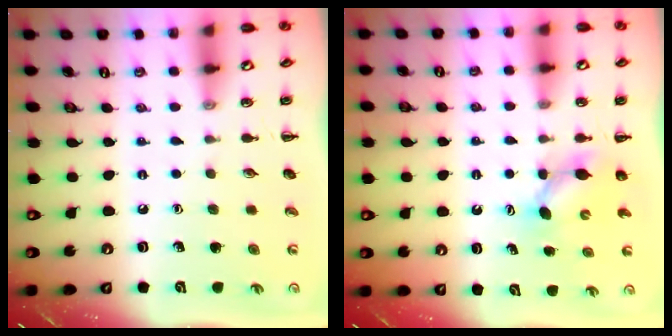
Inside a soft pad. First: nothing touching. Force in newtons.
{"total": 5.1, "press": 5.1, "slide": 0.6}